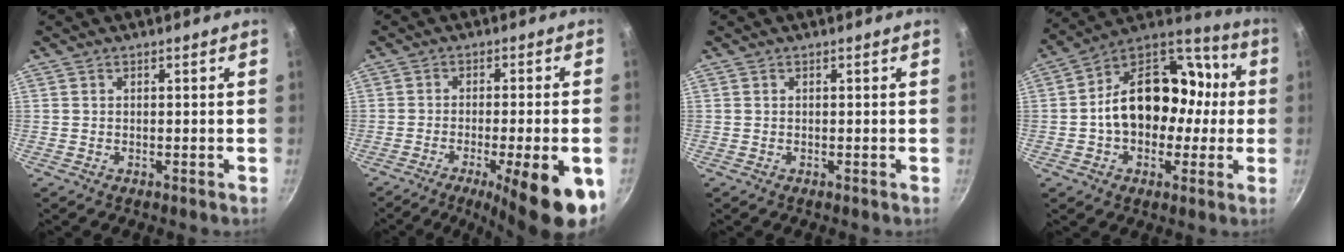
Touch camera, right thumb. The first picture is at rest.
{"total": 17.7, "force": [-8.1, 4.2, 15.1], "torque": [-0.163, 0.004, -0.106]}
{"total": 0.0}
{"total": 20.2, "force": [-0.1, 13.9, 14.7], "torque": [-0.190, 0.049, -0.006]}